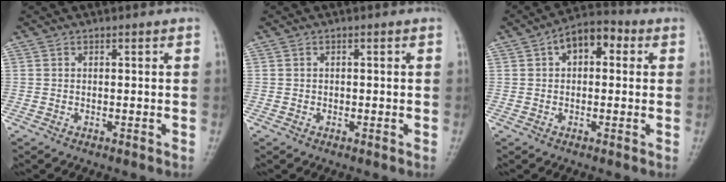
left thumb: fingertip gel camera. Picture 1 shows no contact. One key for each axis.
{"total": 0.5, "fx": -0.2, "fy": 0.5, "fz": 0.1, "tx": 0.003, "ty": 0.003, "tz": -0.005}
{"total": 7.7, "fx": 2.0, "fy": 4.7, "fz": 5.8, "tx": -0.063, "ty": 0.025, "tz": 0.019}